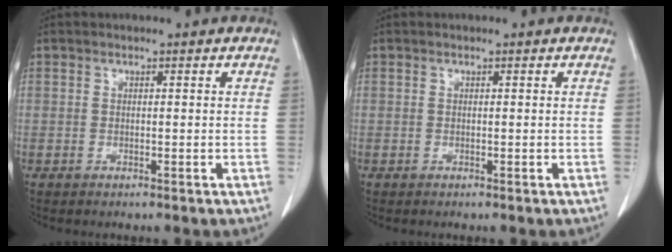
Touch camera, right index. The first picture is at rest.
{"total": 0.0}